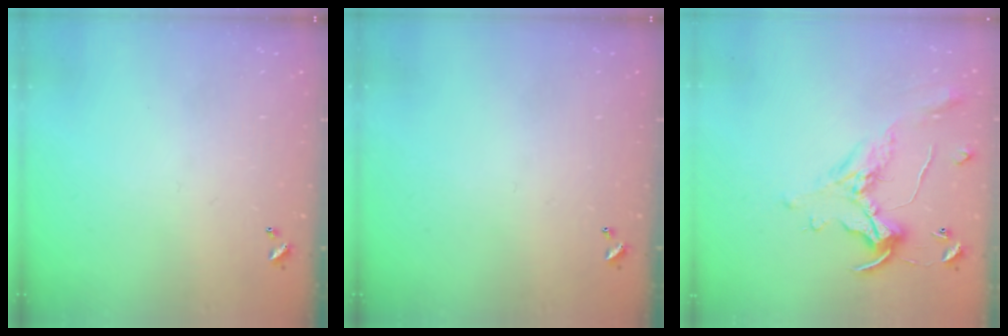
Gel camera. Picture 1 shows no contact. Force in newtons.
{"total": 0.0}
{"total": 1.1, "press": 0.8, "slide": 0.9}